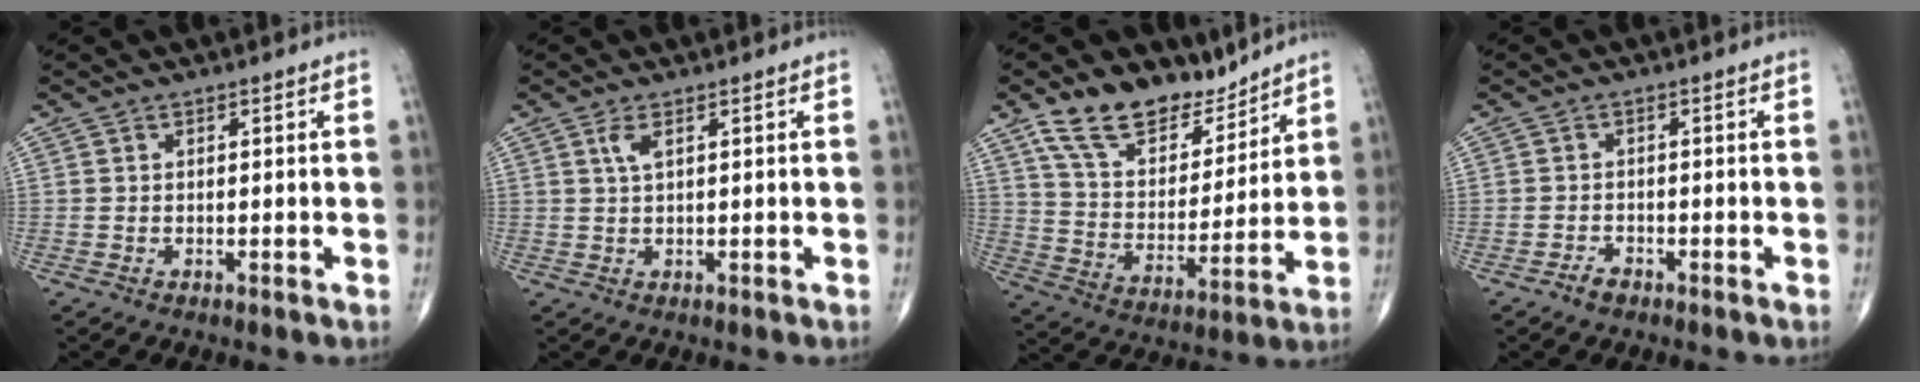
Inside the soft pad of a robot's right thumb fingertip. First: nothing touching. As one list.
[{"total": 2.1, "force": [0.9, 0.6, 1.8], "torque": [-0.044, 0.002, 0.022]}, {"total": 15.4, "force": [11.3, 7.8, 6.9], "torque": [-0.083, -0.065, 0.210]}, {"total": 1.8, "force": [-1.3, 1.0, 0.7], "torque": [-0.013, 0.005, -0.025]}]